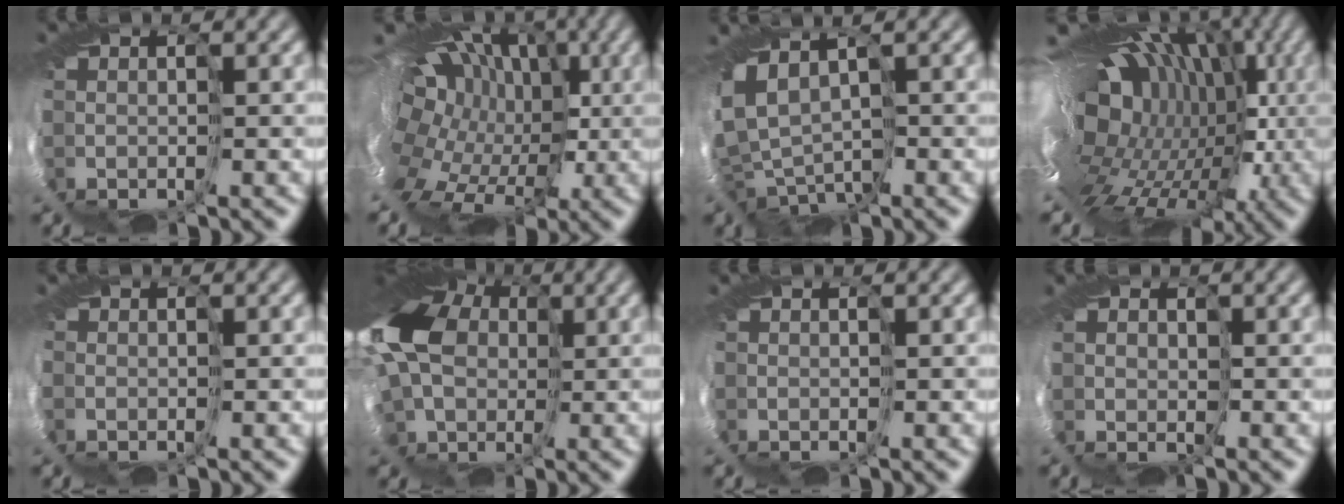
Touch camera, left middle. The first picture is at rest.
{"total": 17.5, "force": [0.3, 13.7, 11.0], "torque": [-0.184, -0.005, -0.033]}
{"total": 4.2, "force": [-0.1, 2.7, 3.3], "torque": [-0.094, -0.018, -0.005]}
{"total": 17.9, "force": [-0.2, 11.7, 13.5], "torque": [-0.202, 0.028, -0.037]}
{"total": 2.4, "force": [-1.0, 1.9, 1.0], "torque": [-0.047, -0.003, -0.001]}
{"total": 17.7, "force": [3.4, 13.4, 11.1], "torque": [-0.264, 0.032, -0.010]}
{"total": 0.0}
{"total": 1.8, "force": [0.9, 1.6, 0.2], "torque": [-0.022, 0.006, 0.013]}